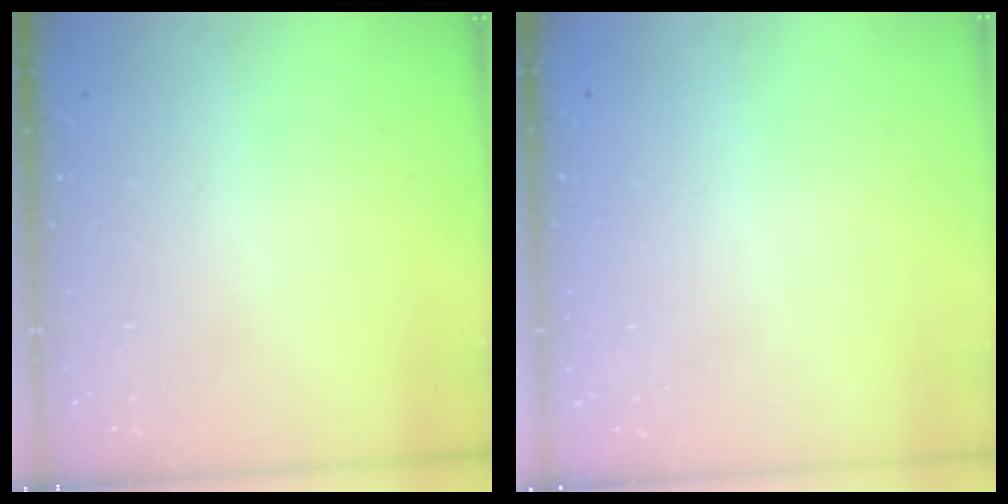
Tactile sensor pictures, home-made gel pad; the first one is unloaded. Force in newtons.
{"total": 0.0}